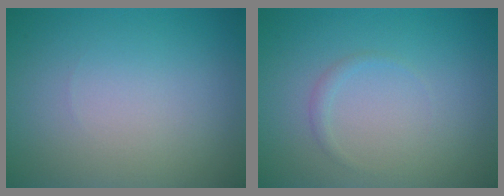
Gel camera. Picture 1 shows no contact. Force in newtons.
{"total": 0.7, "press": 0.7, "slide": 0.0}